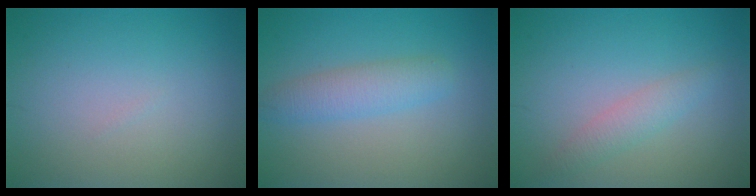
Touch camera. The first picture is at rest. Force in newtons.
{"total": 3.0, "press": 3.0, "slide": 0.1}
{"total": 1.9, "press": 1.9, "slide": 0.1}